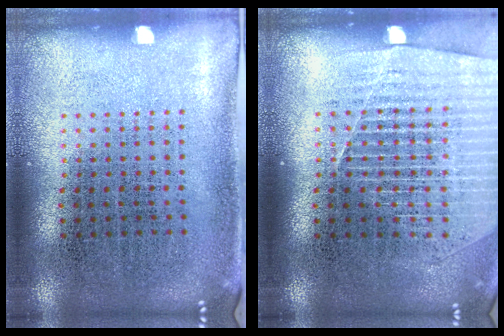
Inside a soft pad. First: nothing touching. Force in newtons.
{"total": 1.5, "press": 1.4, "slide": 0.5}